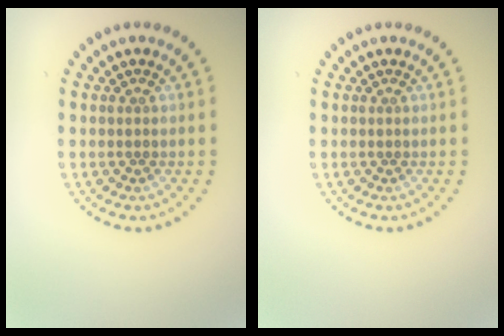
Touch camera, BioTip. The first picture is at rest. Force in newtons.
{"total": 0.0}